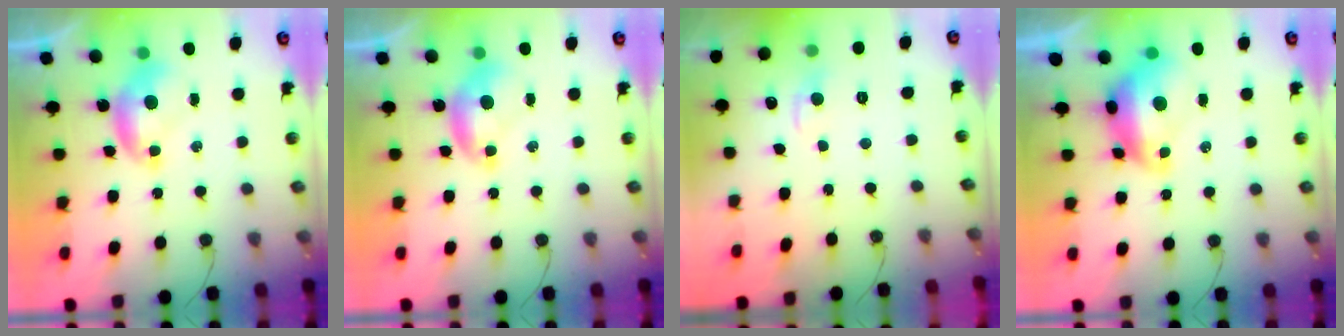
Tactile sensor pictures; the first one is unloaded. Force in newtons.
{"total": 0.0}
{"total": 0.8, "press": 0.1, "slide": 0.8}
{"total": 3.5, "press": 3.4, "slide": 0.7}